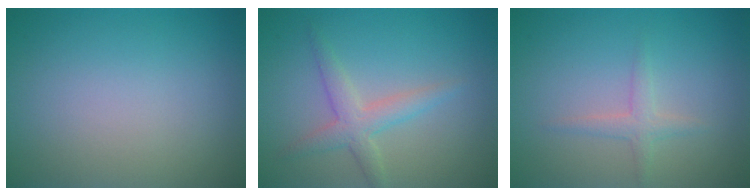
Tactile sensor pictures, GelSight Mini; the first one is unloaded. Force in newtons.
{"total": 2.7, "press": 2.7, "slide": 0.0}
{"total": 1.5, "press": 1.5, "slide": 0.1}